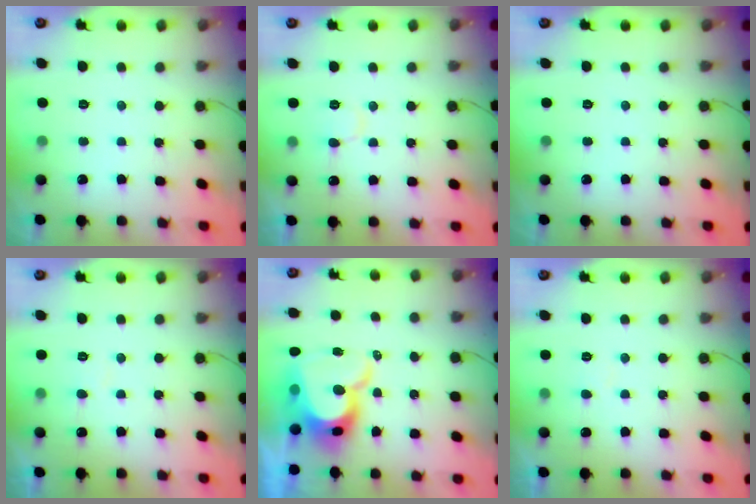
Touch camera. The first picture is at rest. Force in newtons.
{"total": 7.0, "press": 6.9, "slide": 1.0}
{"total": 0.0}
{"total": 5.1, "press": 5.1, "slide": 0.4}
{"total": 15.6, "press": 15.5, "slide": 1.3}
{"total": 4.1, "press": 4.1, "slide": 0.2}